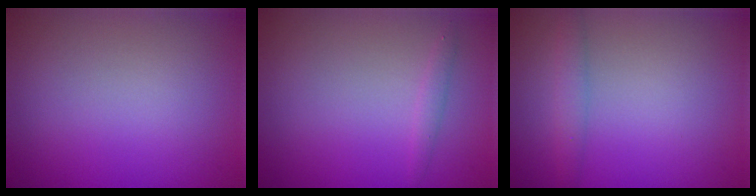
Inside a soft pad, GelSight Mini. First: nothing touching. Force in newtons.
{"total": 0.8, "press": 0.8, "slide": 0.1}
{"total": 1.7, "press": 1.7, "slide": 0.1}